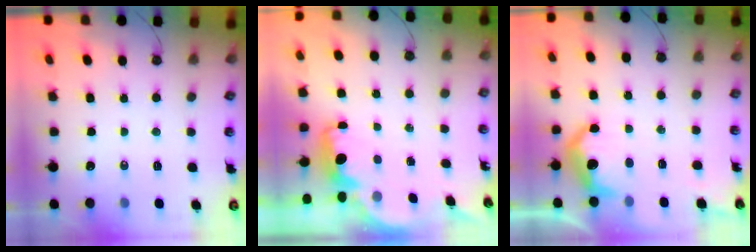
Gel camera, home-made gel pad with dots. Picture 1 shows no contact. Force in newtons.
{"total": 2.2, "press": 2.1, "slide": 0.6}
{"total": 9.8, "press": 9.8, "slide": 0.7}